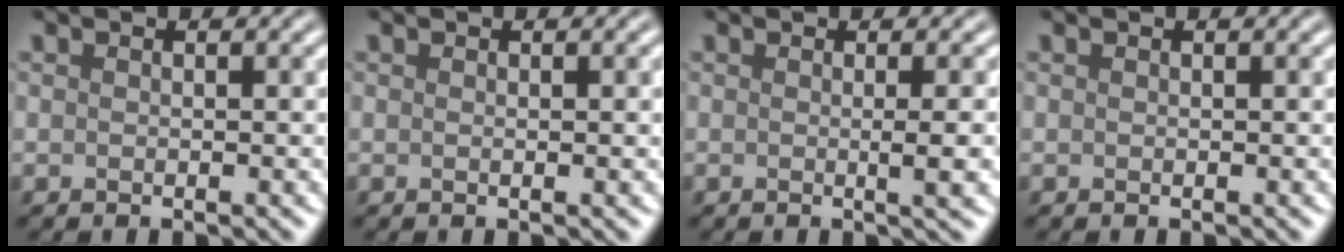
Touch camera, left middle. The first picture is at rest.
{"total": 1.0, "force": [0.1, 0.4, 0.9], "torque": [-0.010, -0.001, -0.003]}
{"total": 3.1, "force": [0.0, 0.9, 3.0], "torque": [-0.028, 0.001, 0.000]}
{"total": 0.0}